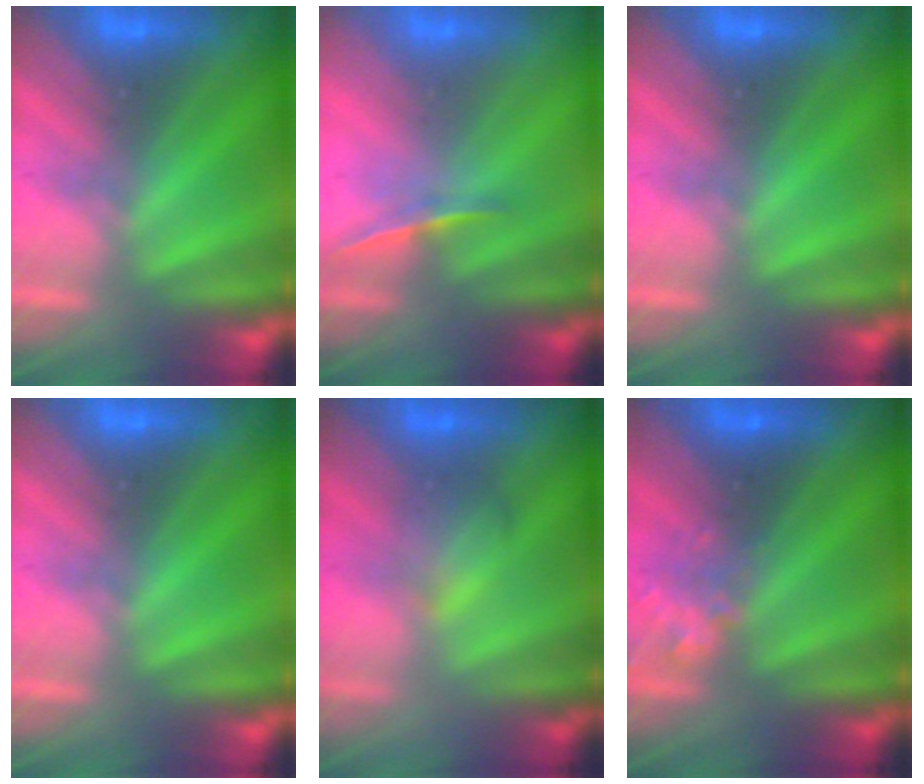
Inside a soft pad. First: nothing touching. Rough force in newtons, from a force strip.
{"total": 1.1}
{"total": 0.0}
{"total": 0.0}
{"total": 2.1}
{"total": 2.4}